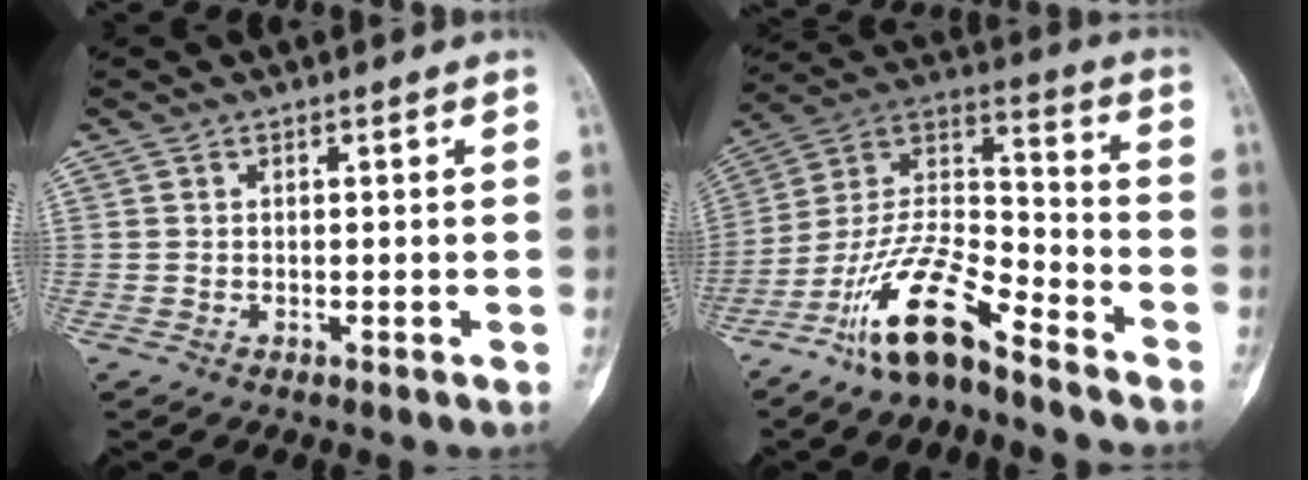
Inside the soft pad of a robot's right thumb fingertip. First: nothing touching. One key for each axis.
{"total": 15.5, "fx": -10.9, "fy": 4.5, "fz": 10.1, "tx": -0.194, "ty": 0.081, "tz": -0.208}